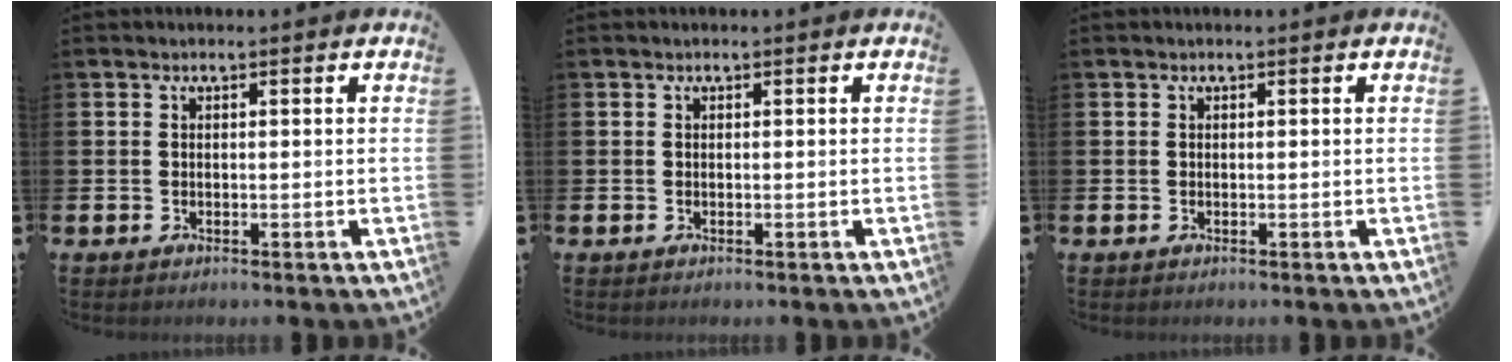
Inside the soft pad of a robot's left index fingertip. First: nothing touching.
{"total": 0.0}
{"total": 0.0}